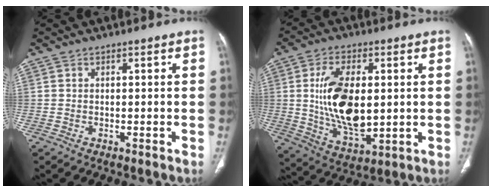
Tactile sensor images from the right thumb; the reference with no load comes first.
{"total": 15.8, "force": [1.3, 8.2, 13.5], "torque": [-0.238, -0.016, 0.032]}